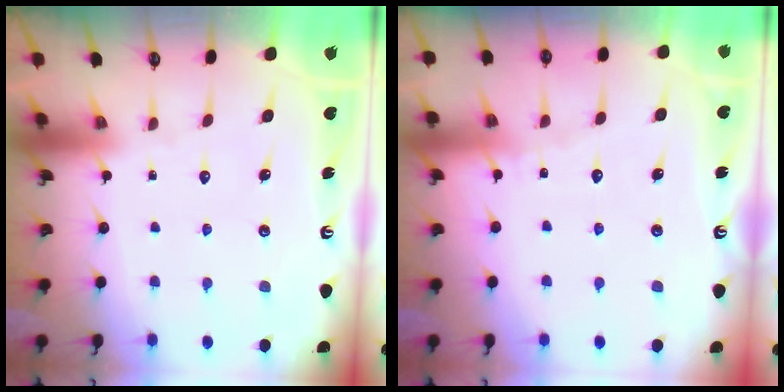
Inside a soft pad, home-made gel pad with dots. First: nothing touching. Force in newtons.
{"total": 3.5, "press": 3.5, "slide": 0.2}